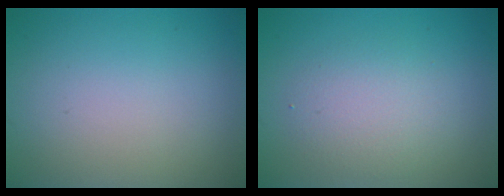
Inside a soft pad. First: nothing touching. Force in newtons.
{"total": 2.9, "press": 2.9, "slide": 0.2}